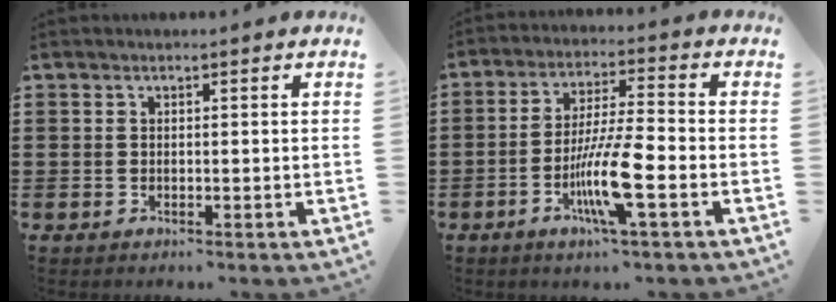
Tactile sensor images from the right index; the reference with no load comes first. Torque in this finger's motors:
{"motor_torque": [1.16, -0.98, 0.37, 0.21]}